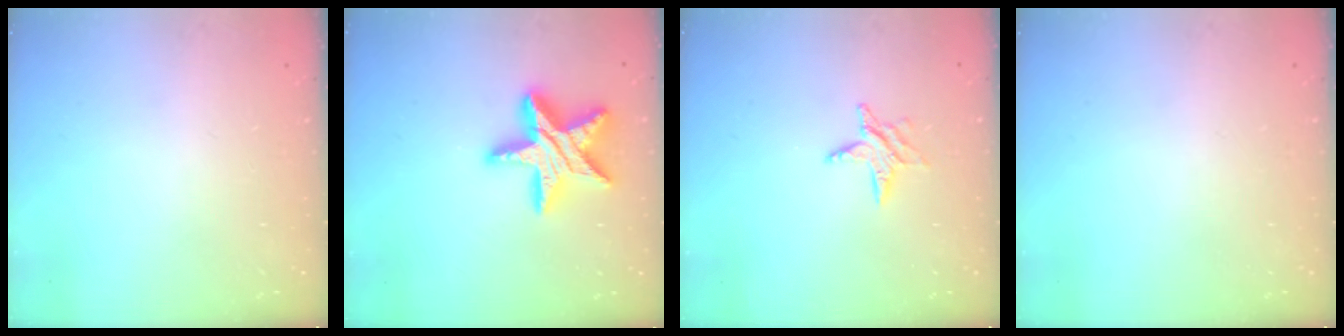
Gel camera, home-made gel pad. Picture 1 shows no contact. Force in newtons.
{"total": 18.6, "press": 18.5, "slide": 1.5}
{"total": 5.2, "press": 5.1, "slide": 0.5}
{"total": 0.0}